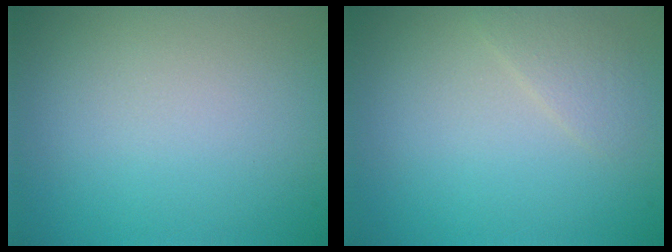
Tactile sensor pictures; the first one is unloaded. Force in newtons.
{"total": 1.3, "press": 1.3, "slide": 0.1}